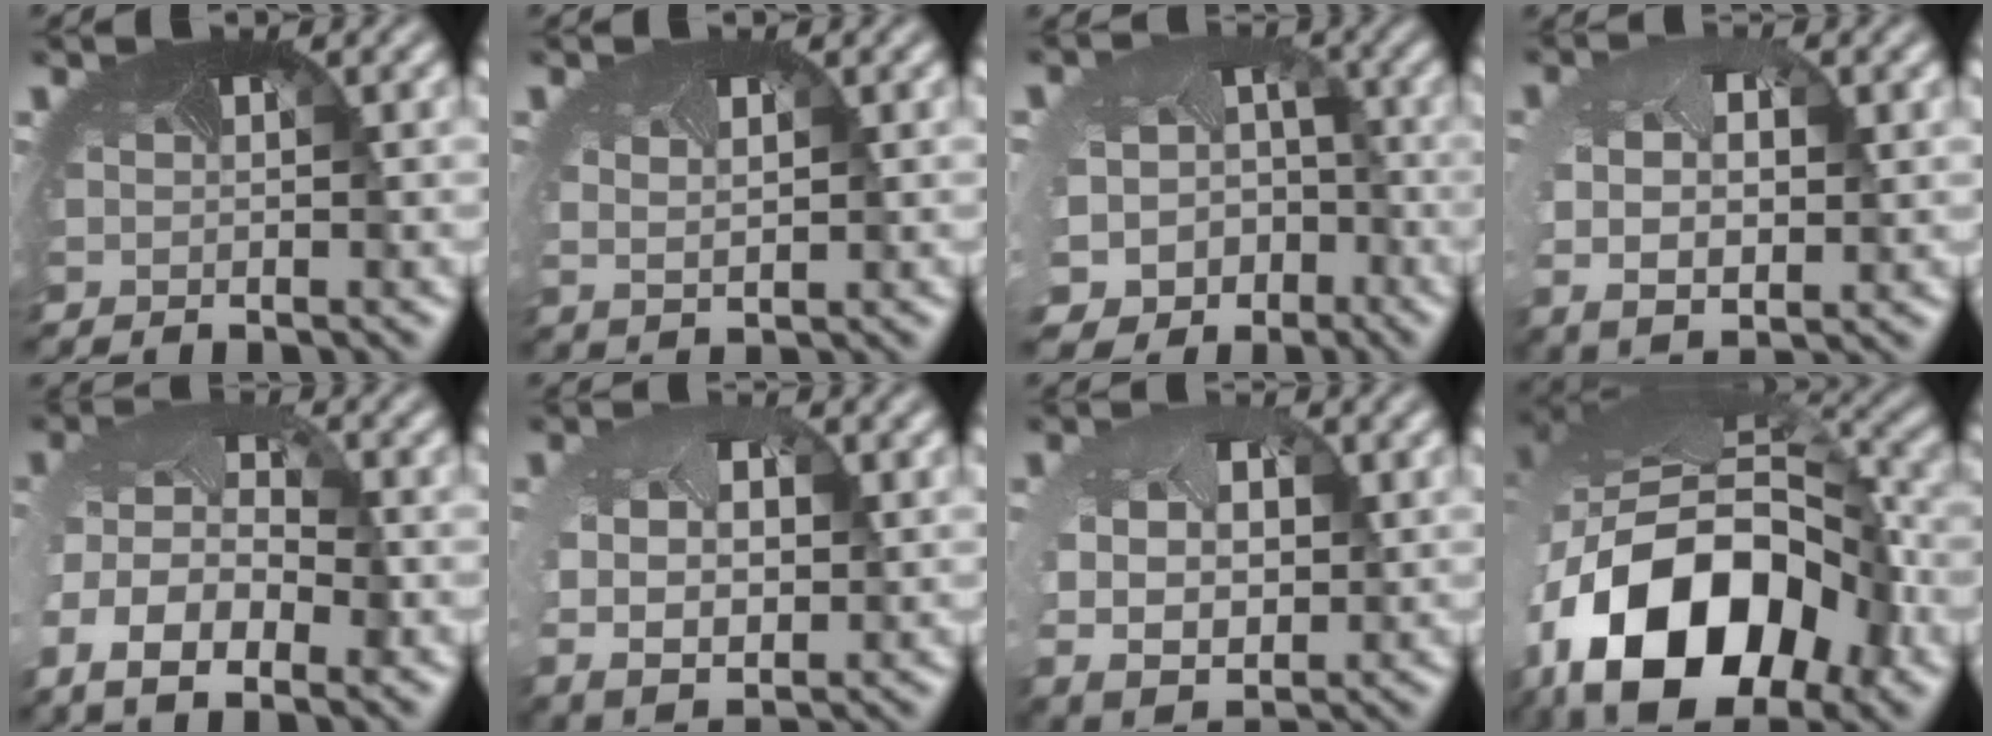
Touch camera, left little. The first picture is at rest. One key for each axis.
{"total": 1.1, "fx": 0.5, "fy": 0.5, "fz": 0.8, "tx": -0.028, "ty": -0.005, "tz": 0.013}
{"total": 12.4, "fx": -6.2, "fy": 10.3, "fz": 3.1, "tx": -0.099, "ty": -0.062, "tz": -0.092}
{"total": 5.9, "fx": 0.7, "fy": 3.8, "fz": 4.5, "tx": -0.101, "ty": -0.012, "tz": 0.023}
{"total": 7.4, "fx": -3.6, "fy": 3.9, "fz": 5.1, "tx": -0.132, "ty": -0.029, "tz": -0.063}
{"total": 6.4, "fx": 0.6, "fy": 4.5, "fz": 4.5, "tx": -0.107, "ty": -0.016, "tz": 0.028}
{"total": 7.0, "fx": 0.6, "fy": 5.2, "fz": 4.7, "tx": -0.113, "ty": -0.018, "tz": 0.028}
{"total": 18.3, "fx": -6.7, "fy": 12.3, "fz": 11.8, "tx": -0.251, "ty": -0.052, "tz": -0.096}